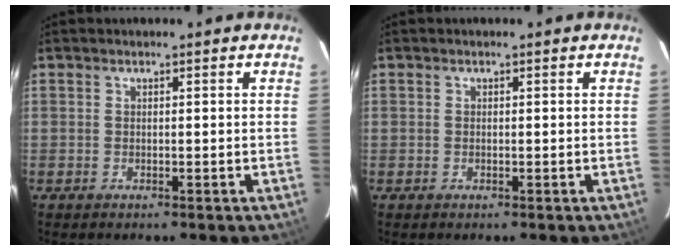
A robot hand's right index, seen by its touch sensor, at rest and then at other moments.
{"total": 0.0}